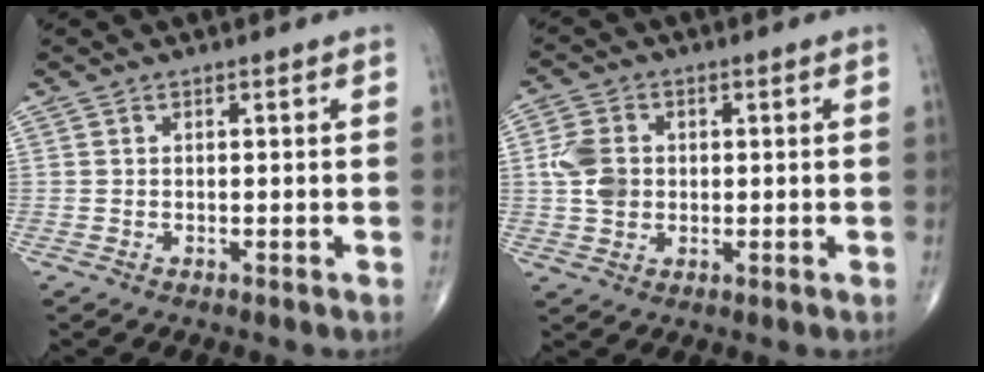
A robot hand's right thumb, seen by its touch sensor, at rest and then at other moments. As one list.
[{"total": 6.3, "force": [0.4, 4.9, 3.9], "torque": [-0.069, 0.004, 0.008]}]